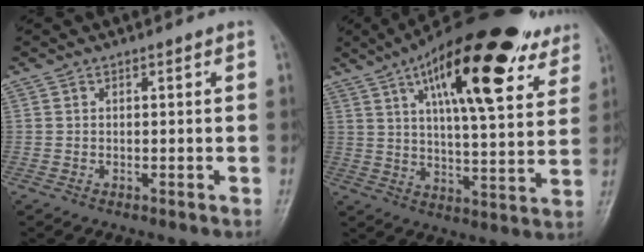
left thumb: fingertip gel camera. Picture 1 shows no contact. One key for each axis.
{"total": 26.2, "fx": 14.2, "fy": 8.8, "fz": 20.1, "tx": -0.272, "ty": -0.019, "tz": 0.213}